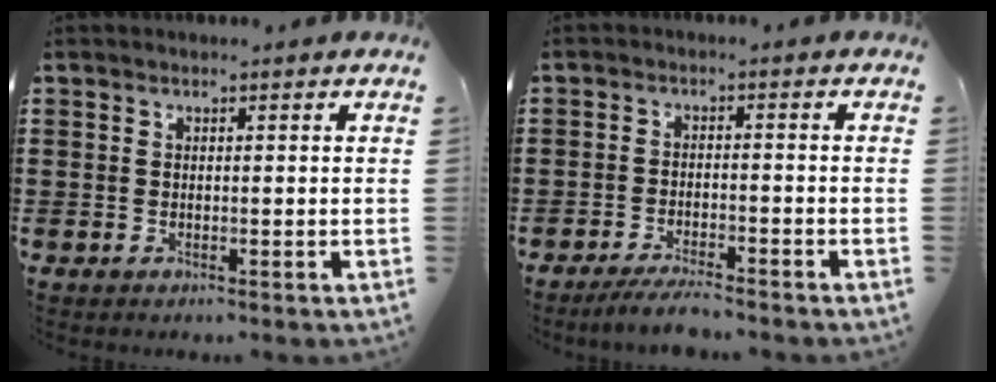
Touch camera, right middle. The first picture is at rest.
{"total": 3.5, "force": [-3.3, 0.0, 1.2], "torque": [-0.028, -0.004, -0.067]}